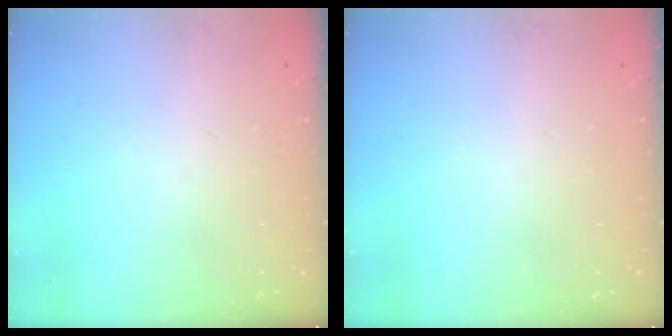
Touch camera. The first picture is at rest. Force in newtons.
{"total": 0.0}